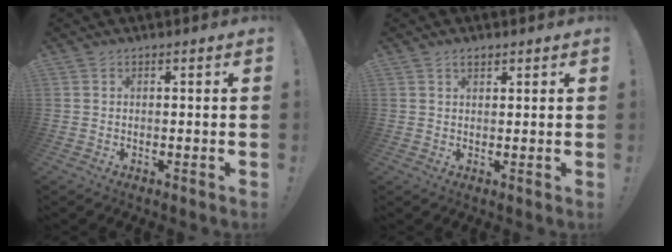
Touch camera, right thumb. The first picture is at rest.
{"total": 1.7, "force": [1.2, 0.8, 0.8], "torque": [-0.016, 0.000, 0.023]}